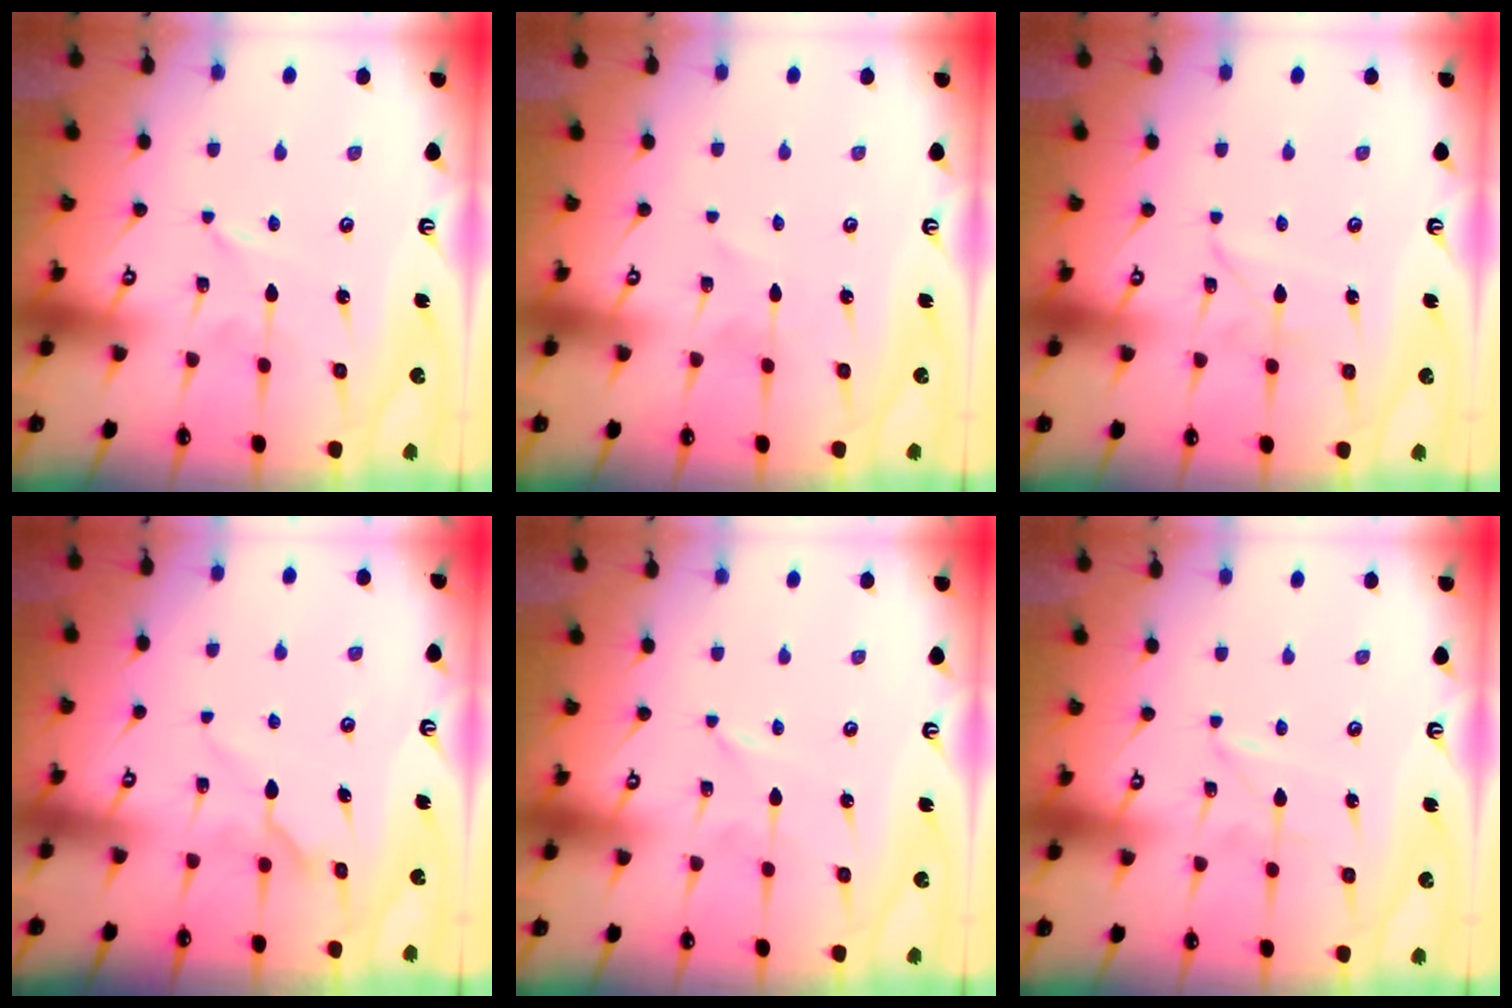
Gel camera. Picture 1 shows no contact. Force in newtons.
{"total": 0.7, "press": 0.7, "slide": 0.0}
{"total": 2.2, "press": 2.2, "slide": 0.2}
{"total": 6.6, "press": 6.6, "slide": 0.6}
{"total": 0.0}
{"total": 1.5, "press": 1.5, "slide": 0.2}